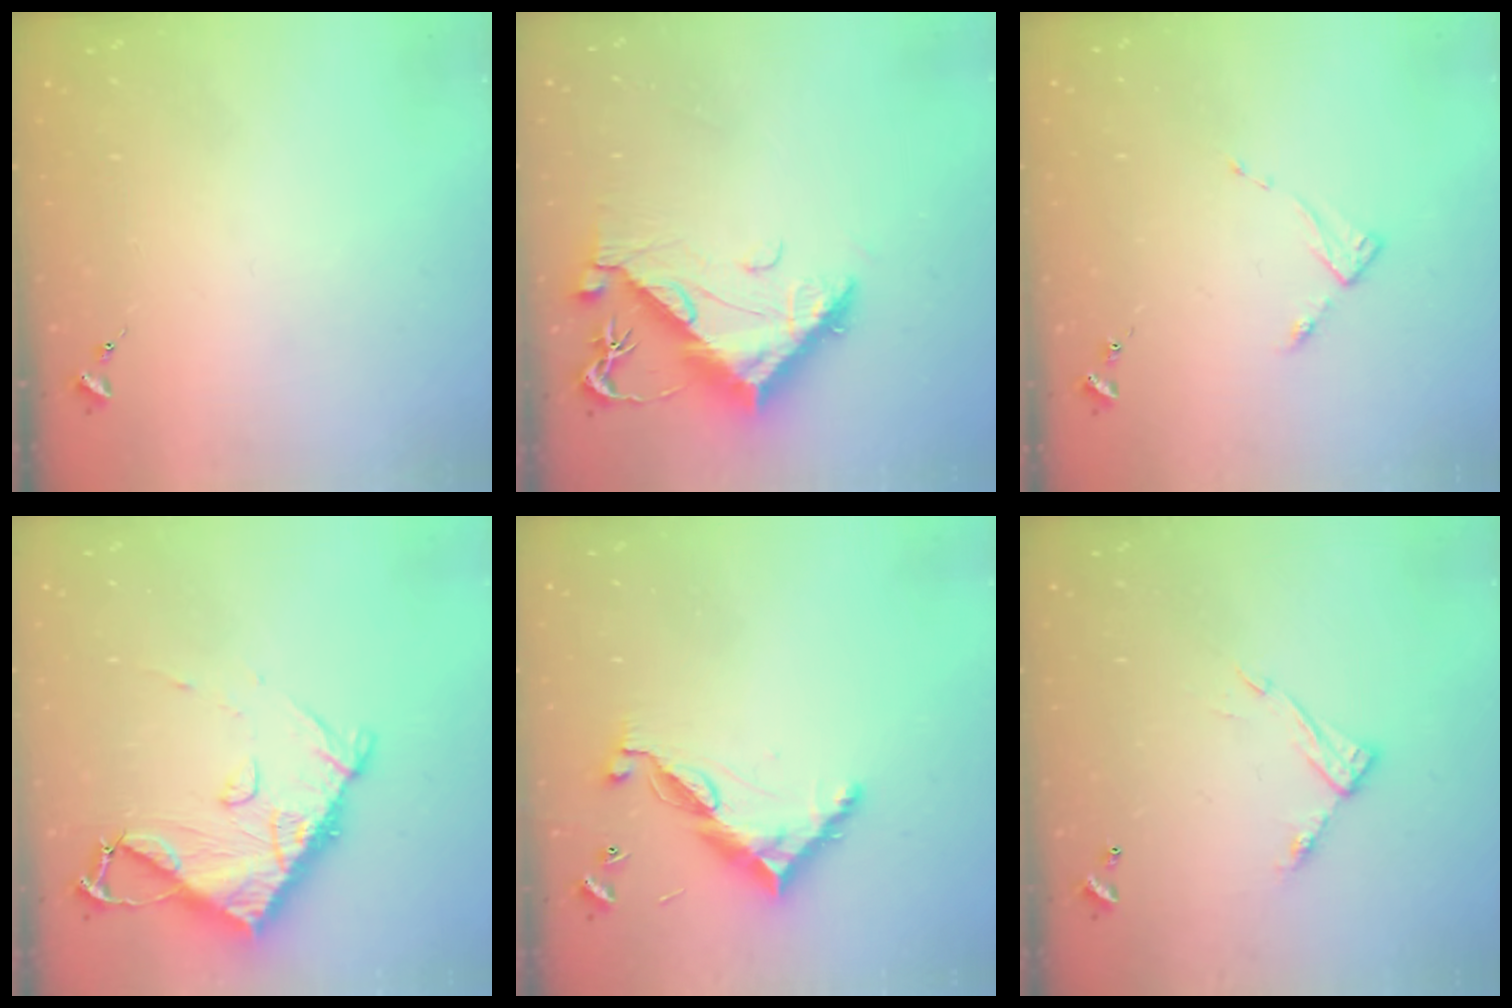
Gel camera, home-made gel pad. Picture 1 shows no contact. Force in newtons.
{"total": 12.3, "press": 12.2, "slide": 1.5}
{"total": 3.7, "press": 3.6, "slide": 0.4}
{"total": 10.9, "press": 10.8, "slide": 1.4}
{"total": 9.9, "press": 9.9, "slide": 0.4}
{"total": 9.4, "press": 9.4, "slide": 0.5}